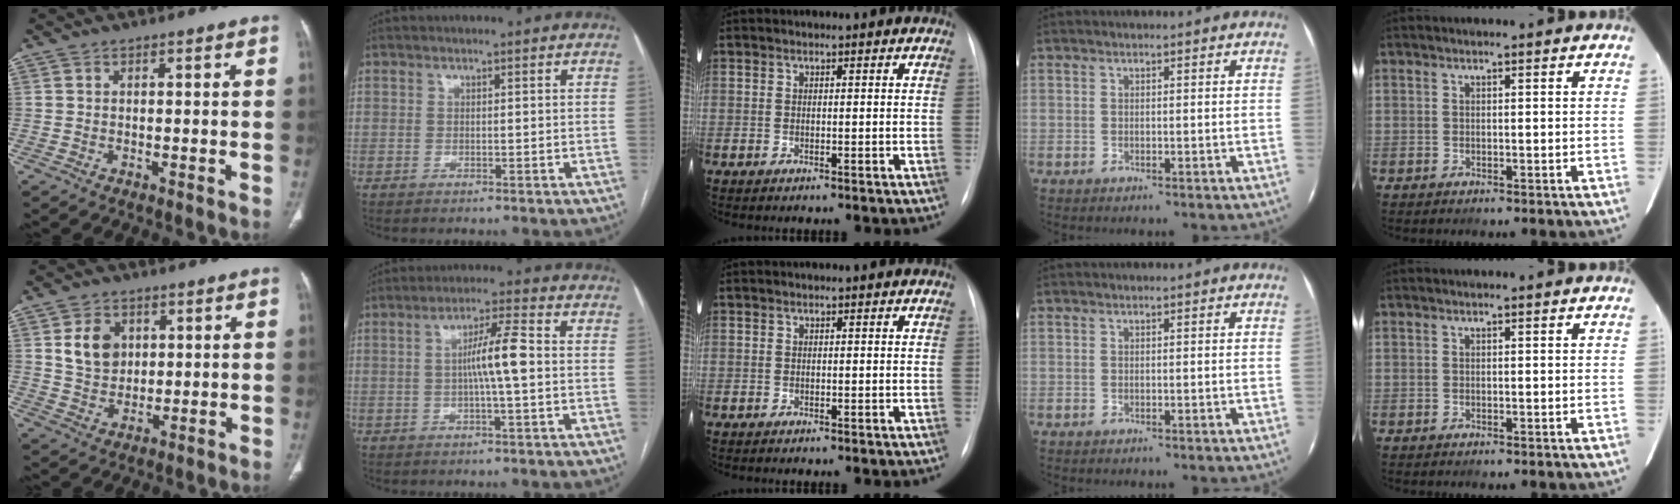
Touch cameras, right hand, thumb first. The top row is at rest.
{"thumb": {"total": 7.4, "force": [2.2, 5.8, 4.1], "torque": [-0.048, -0.012, 0.045]}, "index": {"total": 6.7, "force": [0.0, 0.2, 6.7], "torque": [-0.121, 0.012, -0.003]}}